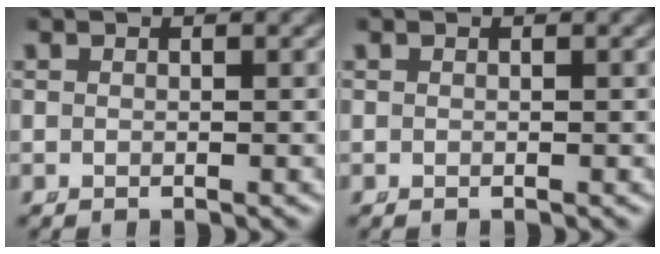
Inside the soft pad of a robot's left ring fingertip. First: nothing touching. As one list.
[{"total": 0.0}]